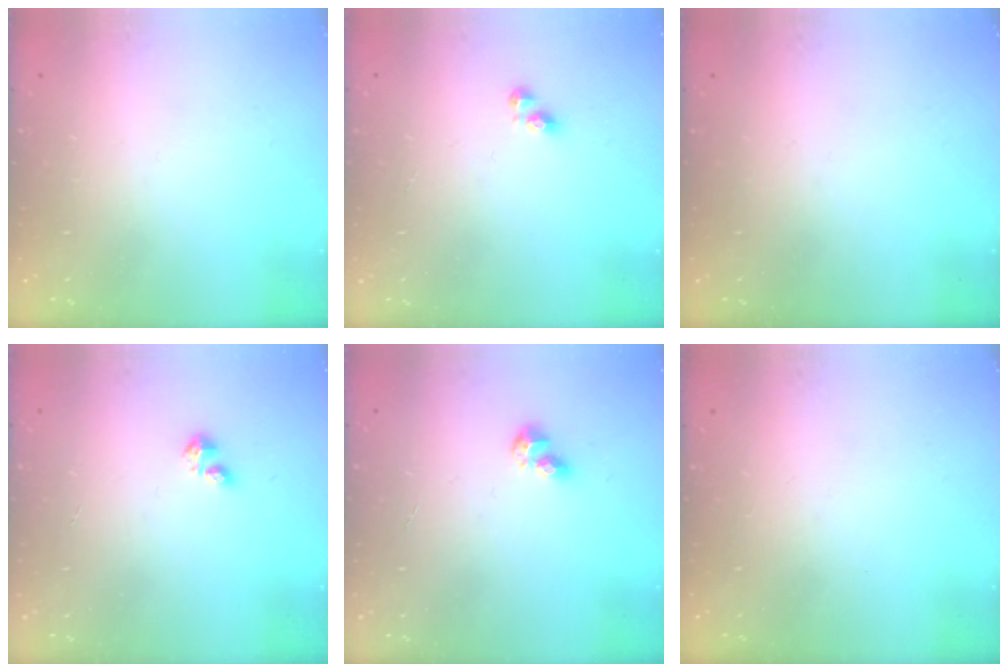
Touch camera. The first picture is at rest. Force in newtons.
{"total": 3.4, "press": 3.4, "slide": 0.4}
{"total": 0.0}
{"total": 1.6, "press": 1.6, "slide": 0.3}
{"total": 5.6, "press": 5.6, "slide": 0.4}
{"total": 0.0}